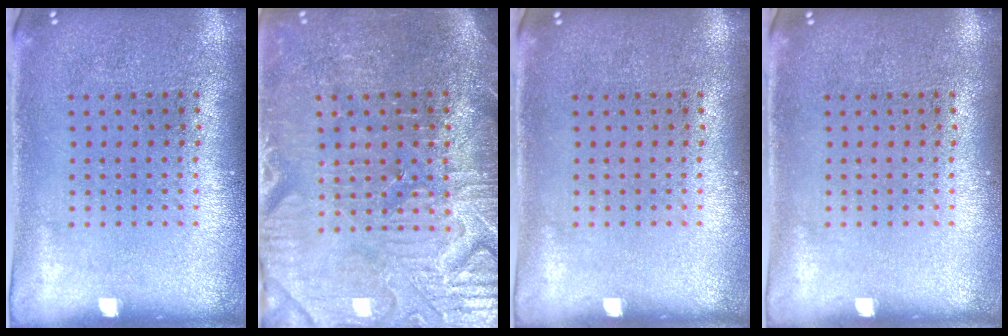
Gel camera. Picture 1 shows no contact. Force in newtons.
{"total": 4.0, "press": 3.8, "slide": 1.3}
{"total": 0.0}
{"total": 0.0}